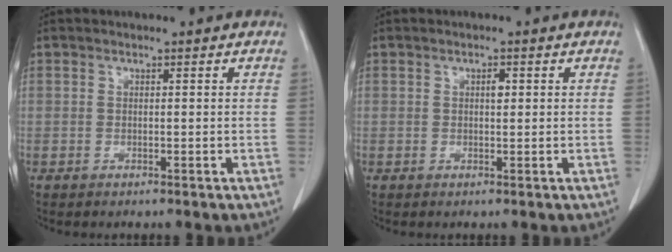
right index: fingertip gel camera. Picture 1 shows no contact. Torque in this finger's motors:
{"motor_torque": [0.01, 0.00, 0.02, 0.00]}